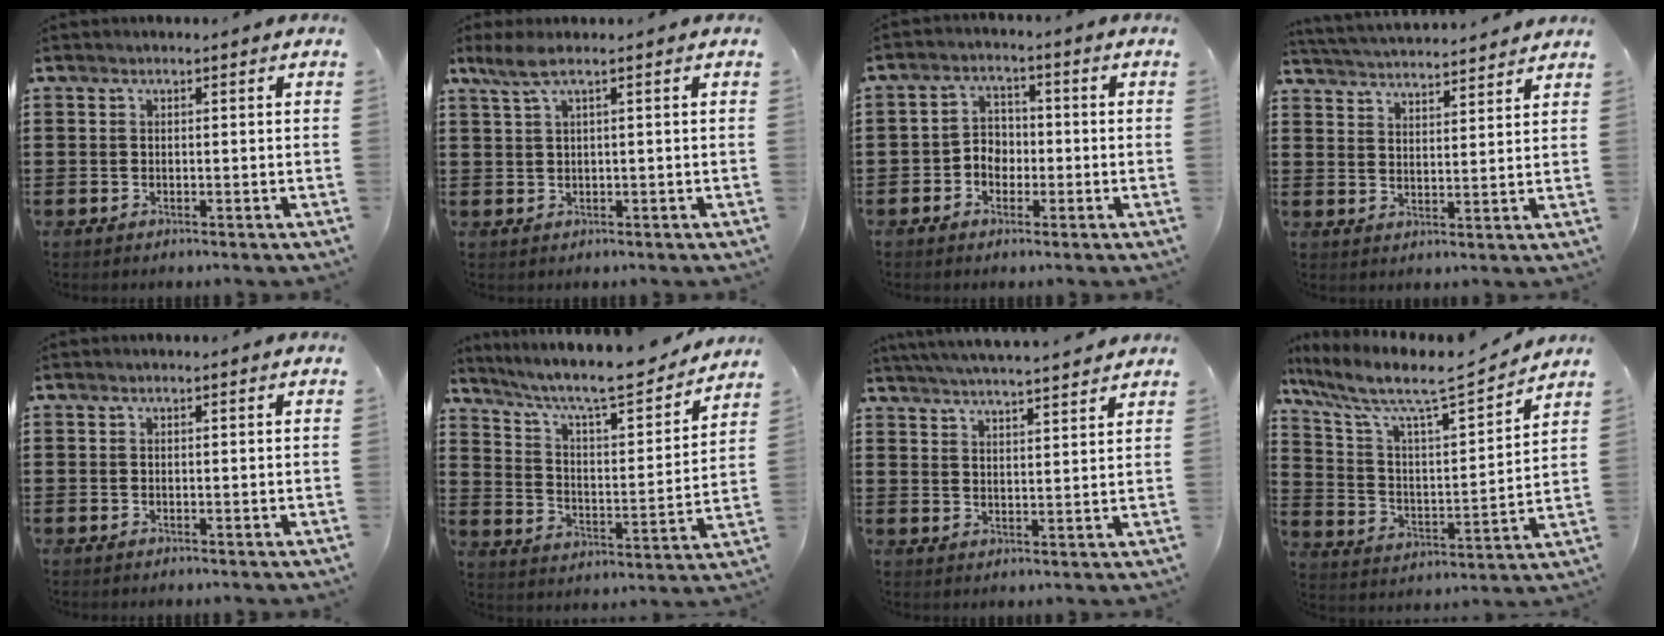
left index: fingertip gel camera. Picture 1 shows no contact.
{"total": 2.3, "force": [0.9, 0.0, 2.2], "torque": [-0.051, -0.004, 0.014]}
{"total": 3.4, "force": [-1.4, 2.7, 1.5], "torque": [-0.037, 0.010, -0.031]}
{"total": 3.7, "force": [3.7, -0.2, 0.2], "torque": [-0.020, -0.024, 0.063]}
{"total": 0.0}
{"total": 9.0, "force": [7.9, 0.6, 4.4], "torque": [-0.109, -0.056, 0.127]}
{"total": 4.7, "force": [4.6, -0.5, 1.0], "torque": [-0.036, -0.023, 0.080]}
{"total": 8.6, "force": [7.0, 1.2, 4.8], "torque": [-0.125, -0.052, 0.112]}